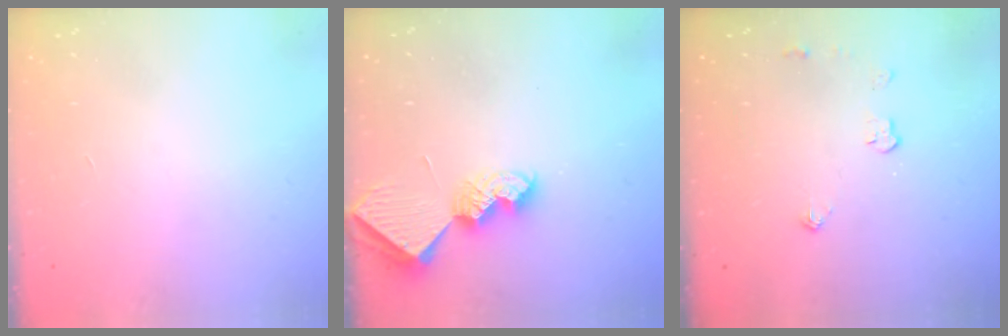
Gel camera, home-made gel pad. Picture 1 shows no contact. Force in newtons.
{"total": 9.8, "press": 9.7, "slide": 0.8}
{"total": 3.8, "press": 3.8, "slide": 0.6}